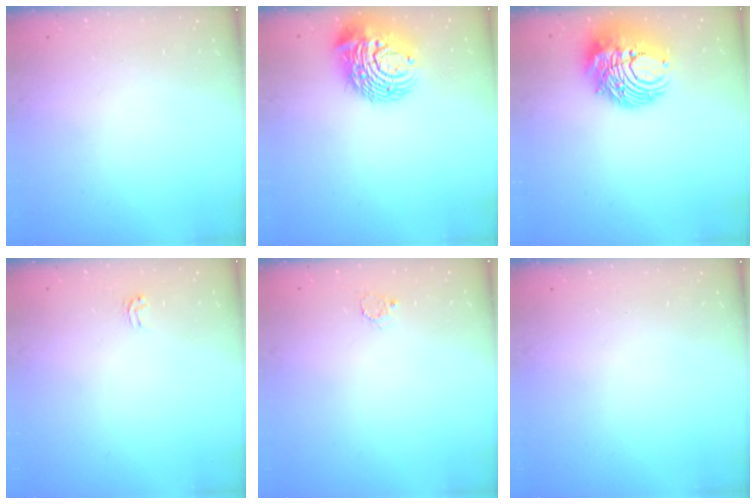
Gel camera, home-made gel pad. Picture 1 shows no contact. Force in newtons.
{"total": 14.8, "press": 14.7, "slide": 1.5}
{"total": 12.6, "press": 12.5, "slide": 1.3}
{"total": 1.9, "press": 1.9, "slide": 0.1}
{"total": 2.5, "press": 2.5, "slide": 0.3}
{"total": 0.0}